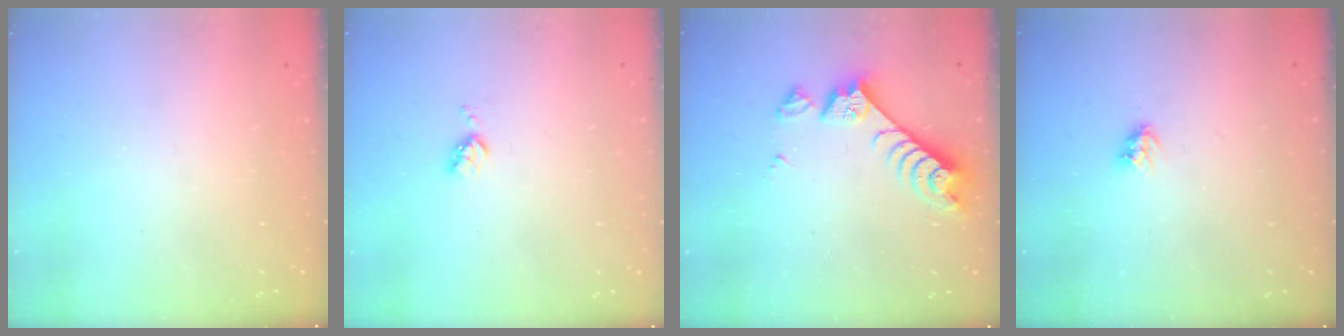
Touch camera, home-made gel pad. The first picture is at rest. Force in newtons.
{"total": 3.7, "press": 3.7, "slide": 0.4}
{"total": 8.0, "press": 7.9, "slide": 0.7}
{"total": 3.4, "press": 3.4, "slide": 0.4}